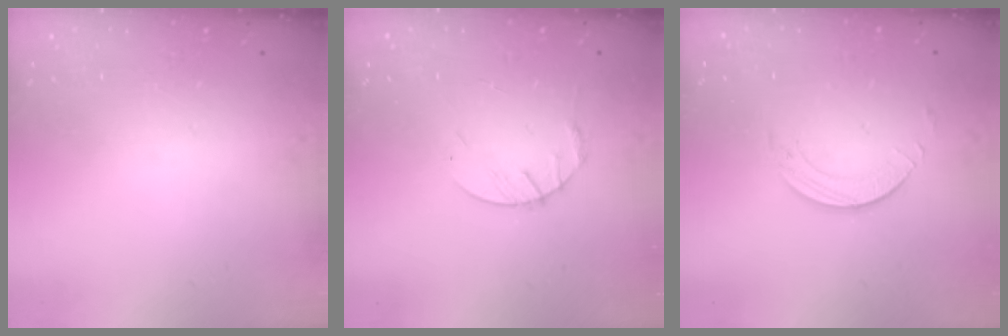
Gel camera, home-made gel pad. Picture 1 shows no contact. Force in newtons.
{"total": 3.6, "press": 3.6, "slide": 0.6}
{"total": 1.9, "press": 1.9, "slide": 0.1}